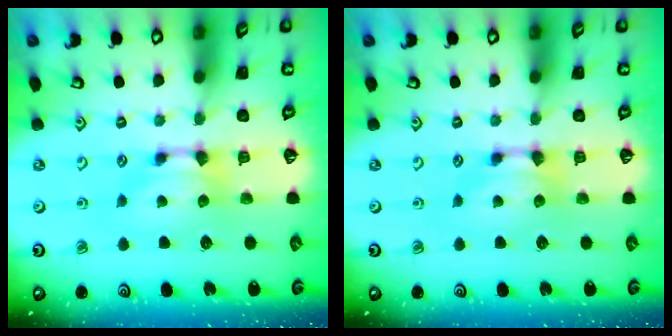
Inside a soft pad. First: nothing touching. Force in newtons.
{"total": 0.0}